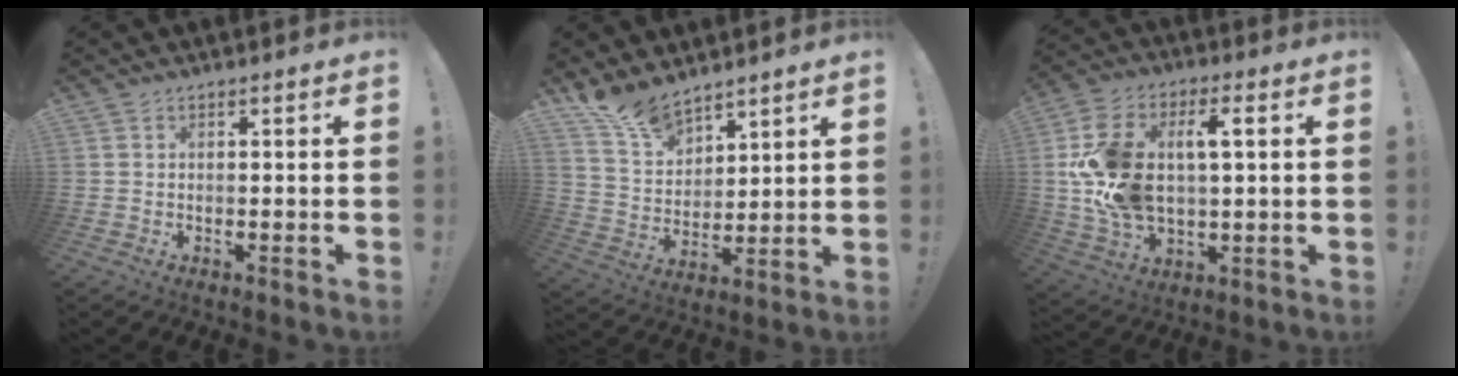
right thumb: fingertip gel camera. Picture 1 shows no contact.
{"total": 11.0, "force": [9.4, 4.8, 3.2], "torque": [-0.077, -0.066, 0.183]}
{"total": 17.8, "force": [2.9, 10.6, 14.0], "torque": [-0.273, 0.001, 0.049]}